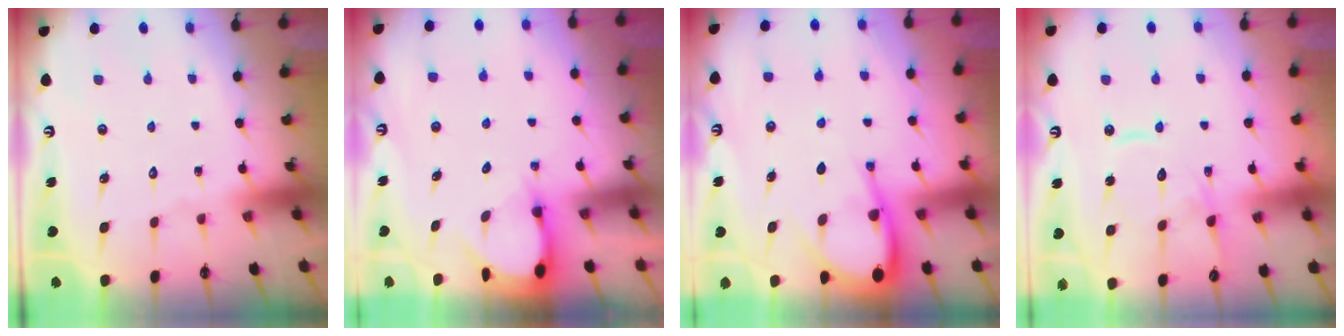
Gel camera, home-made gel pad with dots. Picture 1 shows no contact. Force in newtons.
{"total": 2.6, "press": 2.5, "slide": 0.4}
{"total": 8.7, "press": 8.7, "slide": 1.0}
{"total": 12.9, "press": 12.8, "slide": 1.3}